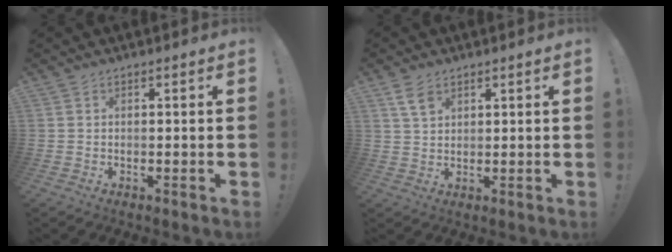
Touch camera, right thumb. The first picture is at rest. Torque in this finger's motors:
{"motor_torque": [0.10, 0.86, 0.50, -0.11, -0.07]}